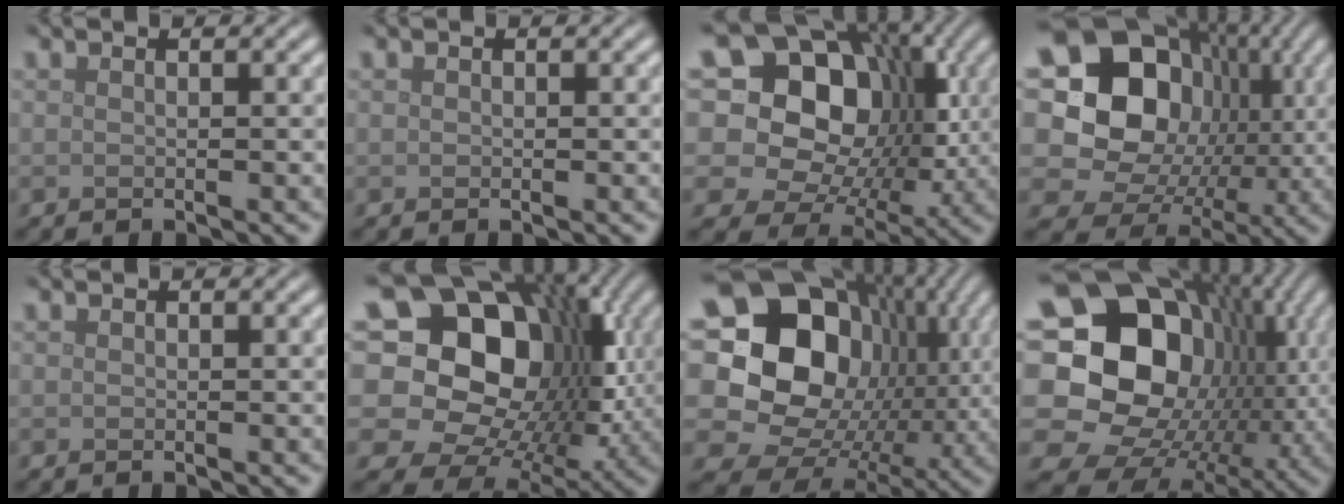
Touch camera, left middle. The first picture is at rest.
{"total": 0.0}
{"total": 19.5, "force": [4.6, 15.7, 10.6], "torque": [-0.188, 0.062, 0.050]}
{"total": 18.0, "force": [3.1, 15.5, 8.7], "torque": [-0.174, 0.032, 0.047]}
{"total": 0.0}
{"total": 20.4, "force": [2.9, 16.1, 12.1], "torque": [-0.189, 0.025, 0.037]}
{"total": 21.2, "force": [3.5, 17.6, 11.2], "torque": [-0.206, 0.010, 0.057]}
{"total": 22.2, "force": [1.8, 18.3, 12.5], "torque": [-0.236, 0.002, 0.014]}